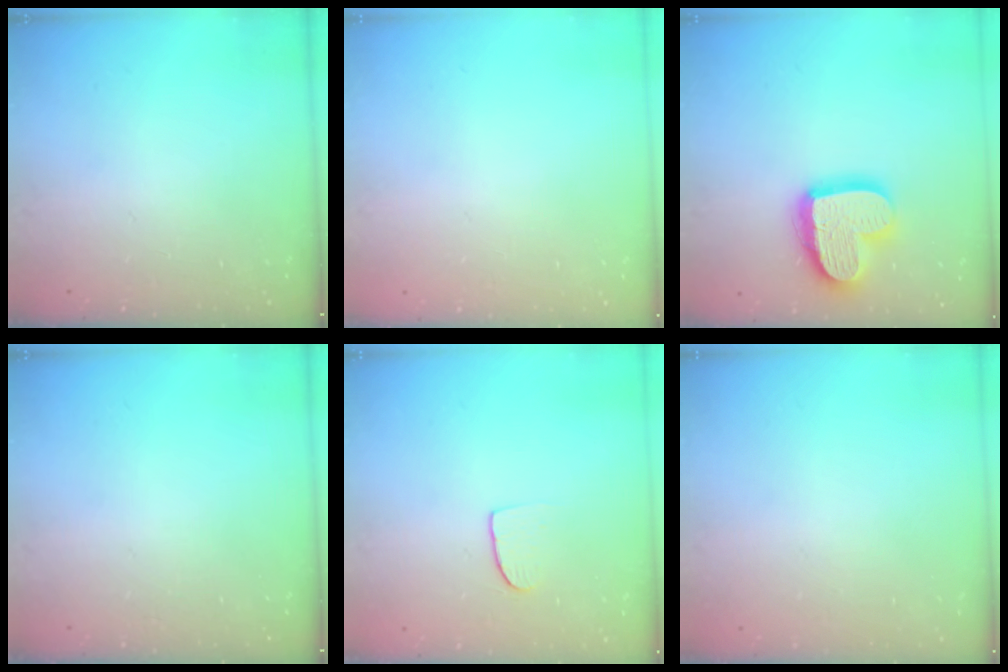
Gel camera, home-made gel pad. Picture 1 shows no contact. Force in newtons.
{"total": 0.0}
{"total": 17.3, "press": 17.3, "slide": 1.5}
{"total": 0.0}
{"total": 6.4, "press": 6.3, "slide": 0.4}
{"total": 0.0}